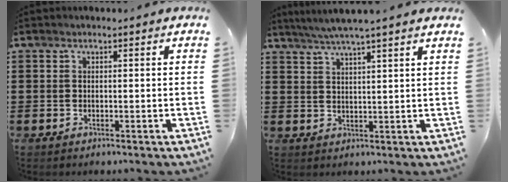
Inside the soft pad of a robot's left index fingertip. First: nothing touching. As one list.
[{"total": 4.1, "force": [3.6, -0.6, 1.8], "torque": [-0.045, -0.011, 0.065]}]